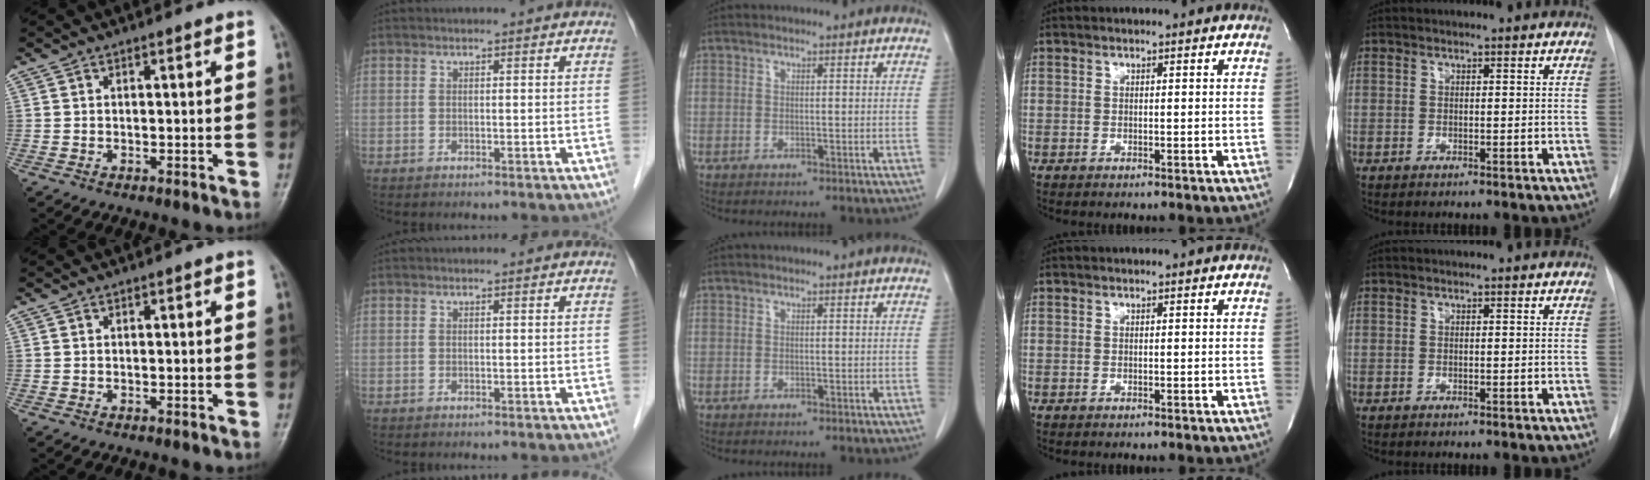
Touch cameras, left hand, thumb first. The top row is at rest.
{}